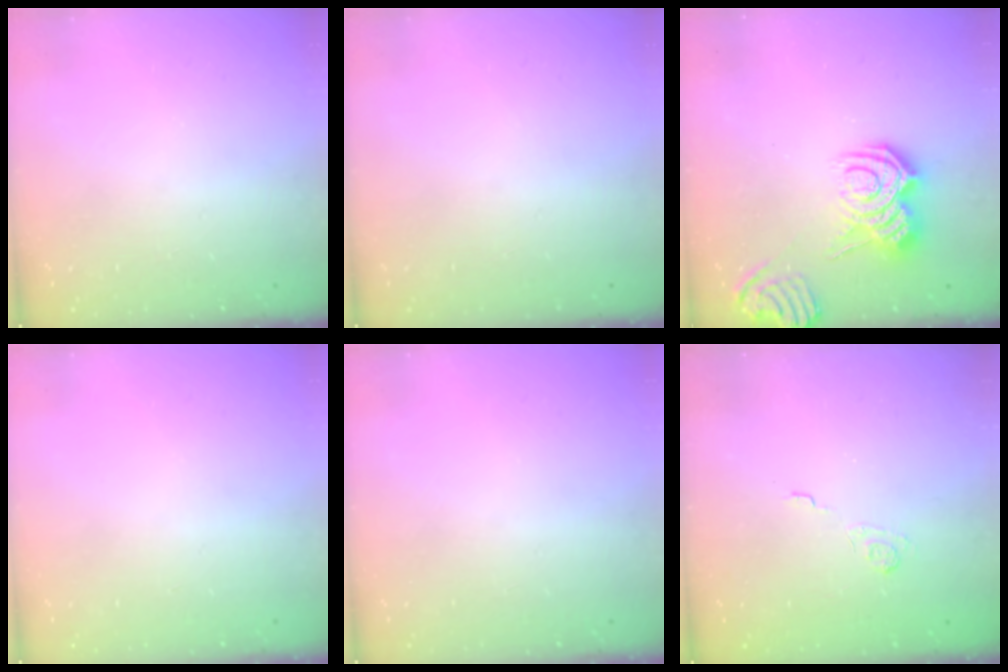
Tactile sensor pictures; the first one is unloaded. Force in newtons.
{"total": 0.0}
{"total": 11.6, "press": 11.5, "slide": 0.9}
{"total": 0.0}
{"total": 0.0}
{"total": 1.9, "press": 1.3, "slide": 1.3}